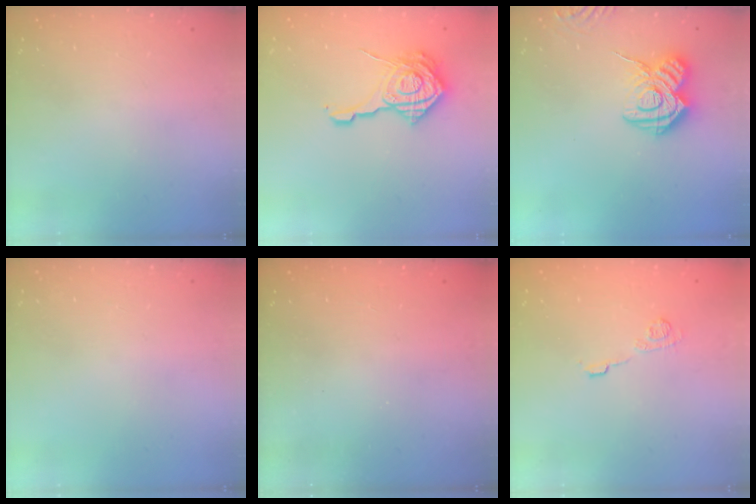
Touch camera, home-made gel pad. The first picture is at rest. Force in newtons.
{"total": 17.6, "press": 17.6, "slide": 1.2}
{"total": 14.5, "press": 14.4, "slide": 1.4}
{"total": 0.0}
{"total": 2.3, "press": 2.2, "slide": 0.8}
{"total": 8.0, "press": 7.9, "slide": 1.0}